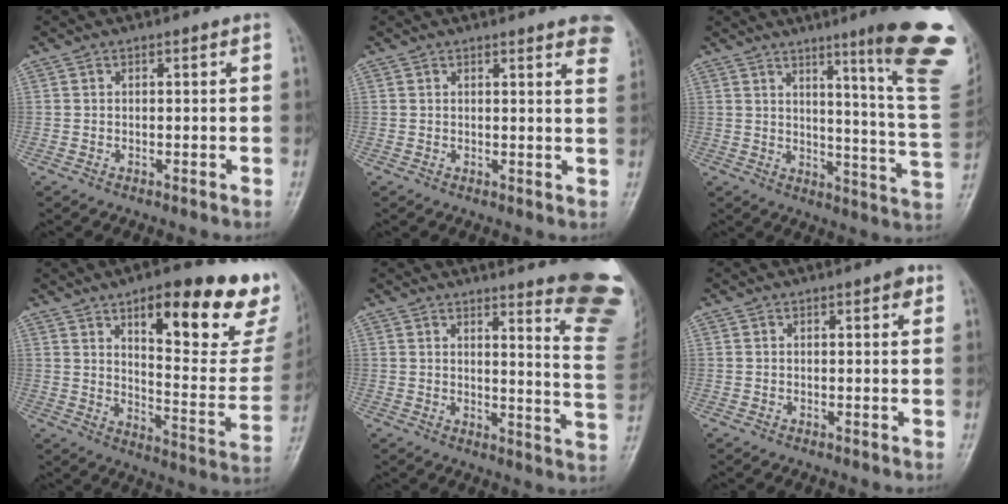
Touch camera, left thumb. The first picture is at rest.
{"total": 7.9, "force": [5.9, 1.5, 5.0], "torque": [-0.040, -0.017, 0.052]}
{"total": 20.0, "force": [10.4, 1.3, 17.0], "torque": [-0.189, -0.064, 0.132]}
{"total": 24.6, "force": [13.9, 8.0, 18.7], "torque": [-0.200, -0.059, 0.196]}
{"total": 16.7, "force": [13.3, 1.5, 10.0], "torque": [-0.096, -0.137, 0.141]}
{"total": 1.8, "force": [0.9, 0.6, 1.4], "torque": [-0.016, -0.001, 0.009]}